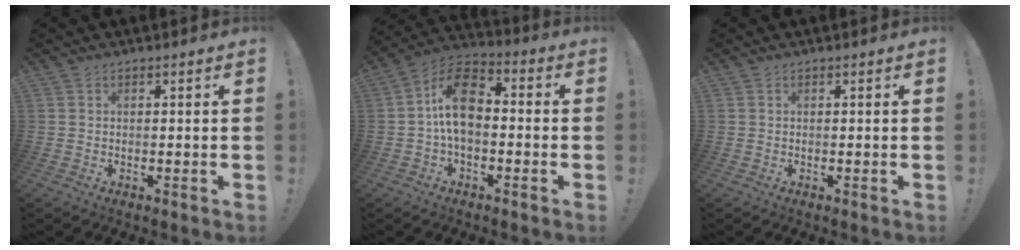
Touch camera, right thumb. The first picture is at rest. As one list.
[{"total": 13.5, "force": [0.0, 8.5, 10.4], "torque": [-0.183, 0.015, -0.001]}, {"total": 0.0}]